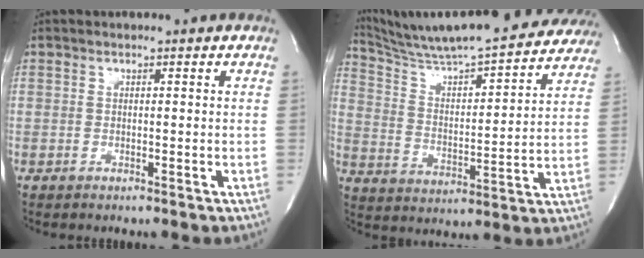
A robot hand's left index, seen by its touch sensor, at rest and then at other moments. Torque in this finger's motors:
{"motor_torque": [0.59, -0.55, 0.06, 0.09]}